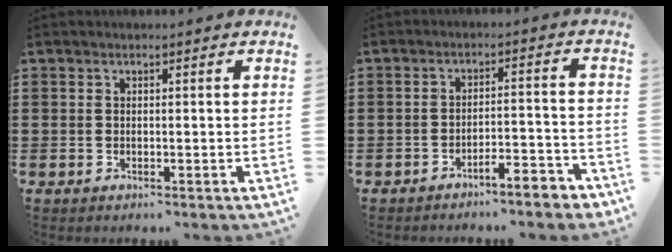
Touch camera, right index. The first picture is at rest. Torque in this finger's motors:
{"motor_torque": [0.83, 0.82, 0.07, 0.02]}